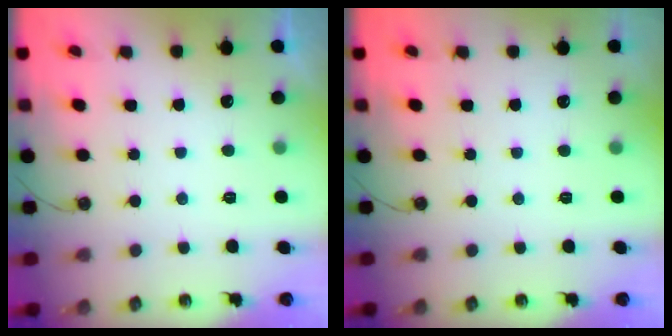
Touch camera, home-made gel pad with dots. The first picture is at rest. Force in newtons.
{"total": 0.0}